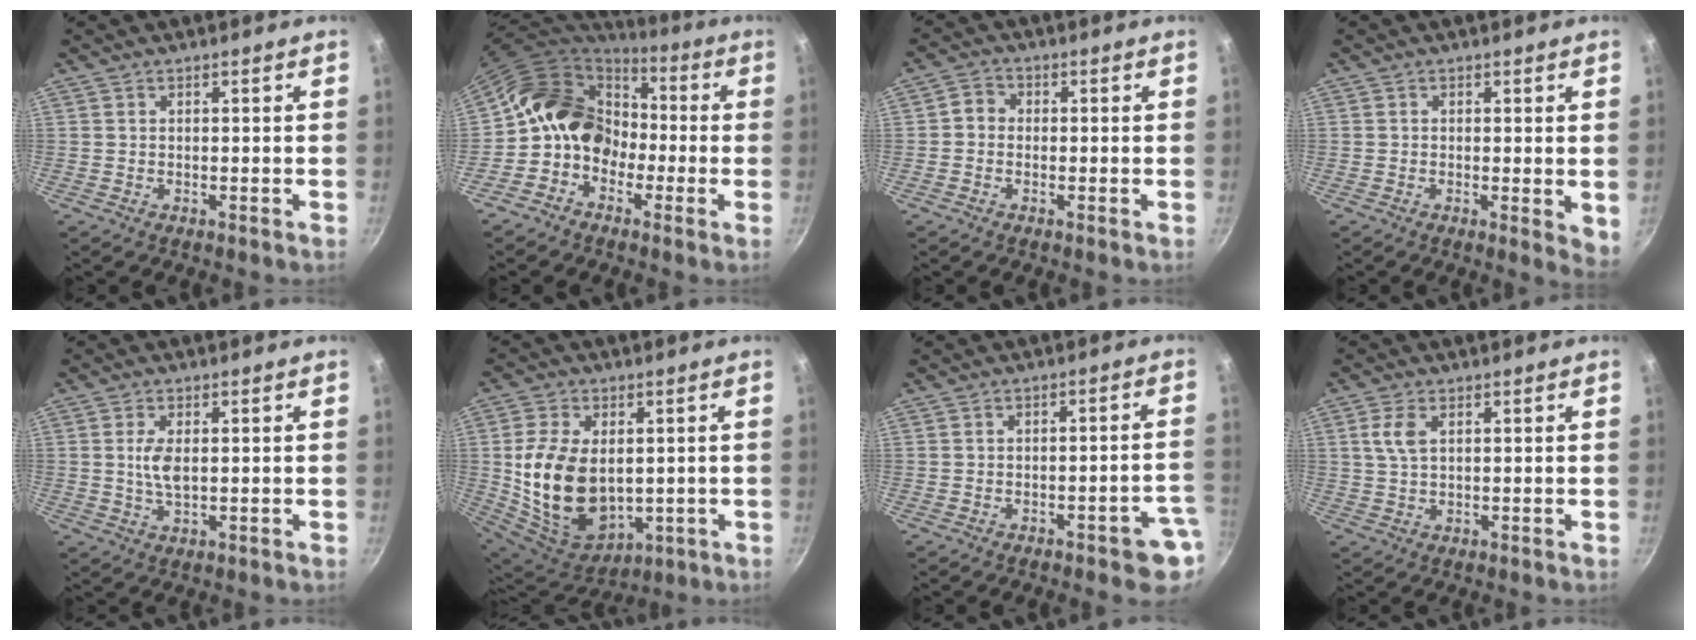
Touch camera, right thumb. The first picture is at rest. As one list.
[{"total": 14.5, "force": [-1.7, 12.1, 7.7], "torque": [-0.089, 0.048, -0.048]}, {"total": 2.9, "force": [-0.3, 2.6, 1.3], "torque": [-0.016, 0.008, -0.018]}, {"total": 3.7, "force": [0.0, 1.4, 3.4], "torque": [-0.041, -0.011, -0.002]}, {"total": 4.4, "force": [0.6, 2.1, 3.8], "torque": [-0.076, -0.002, 0.012]}, {"total": 18.2, "force": [0.7, 12.2, 13.4], "torque": [-0.232, -0.020, 0.036]}, {"total": 6.7, "force": [-2.7, 2.5, 5.6], "torque": [-0.038, 0.033, -0.024]}, {"total": 4.2, "force": [1.4, 2.2, 3.3], "torque": [-0.068, 0.000, 0.027]}]